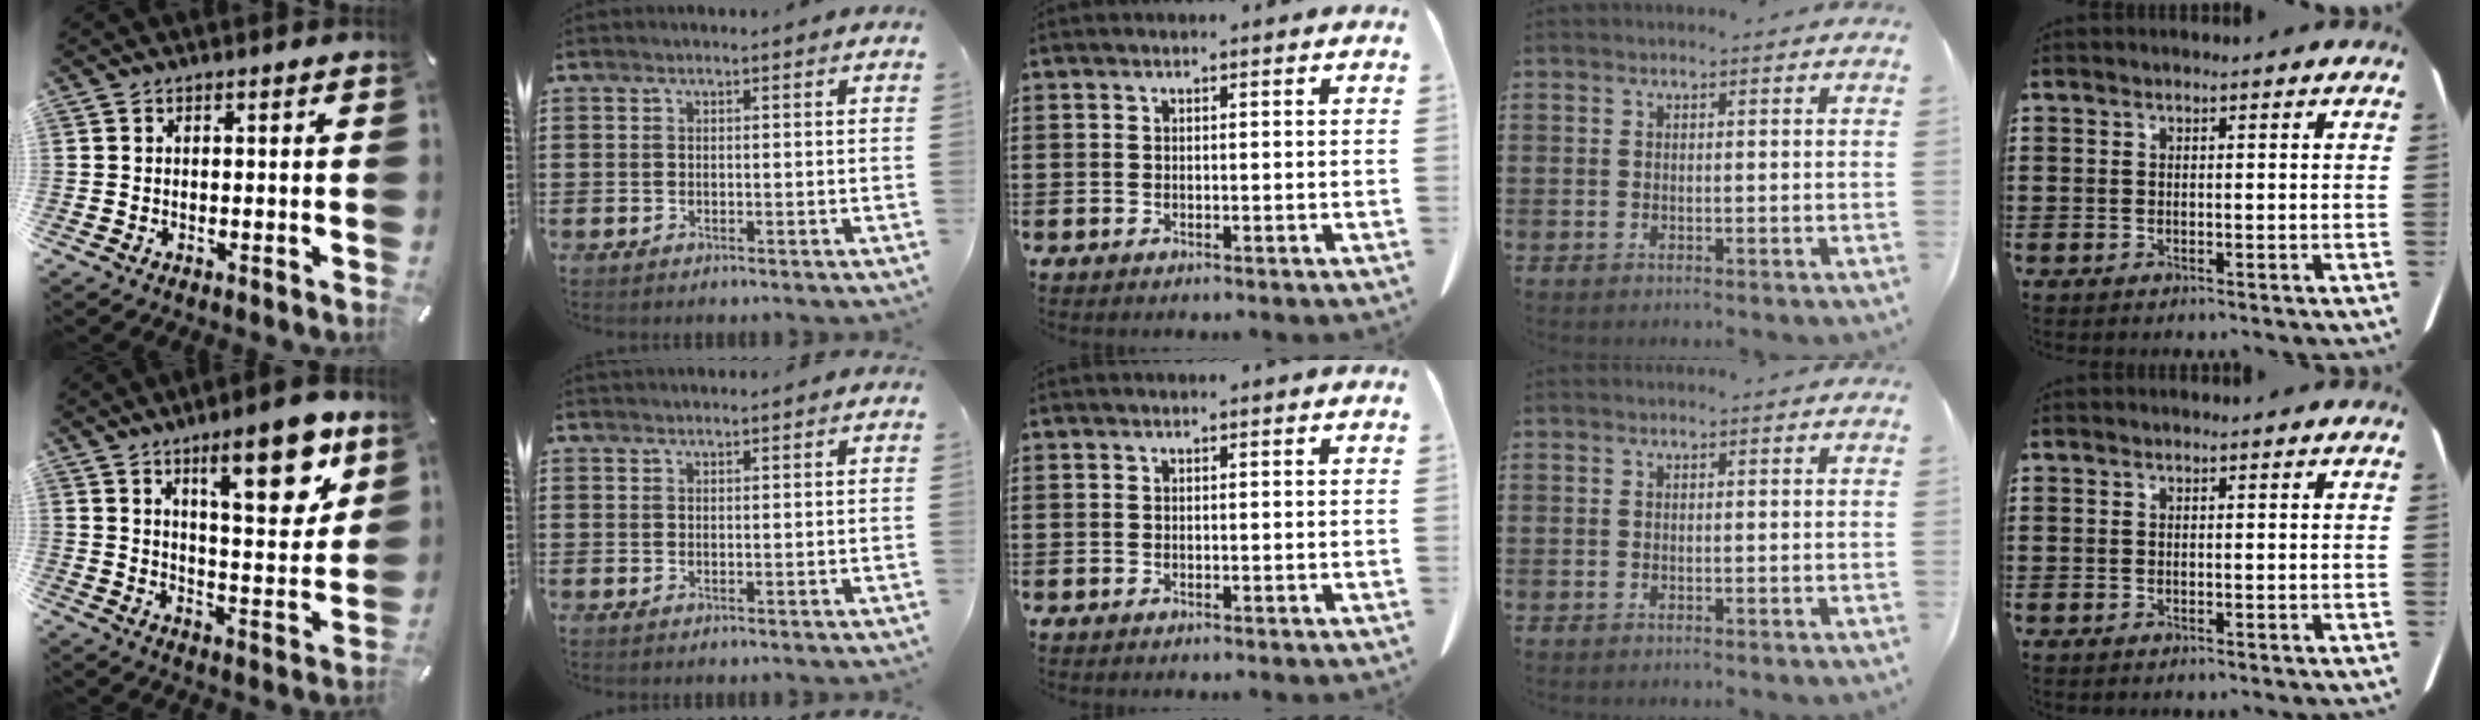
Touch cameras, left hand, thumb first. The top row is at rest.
{"thumb": {"total": 16.3, "force": [9.6, 5.7, 11.9], "torque": [-0.150, -0.056, 0.147]}, "index": {"total": 1.1, "force": [1.1, 0.0, 0.1], "torque": [-0.005, -0.001, 0.021]}}